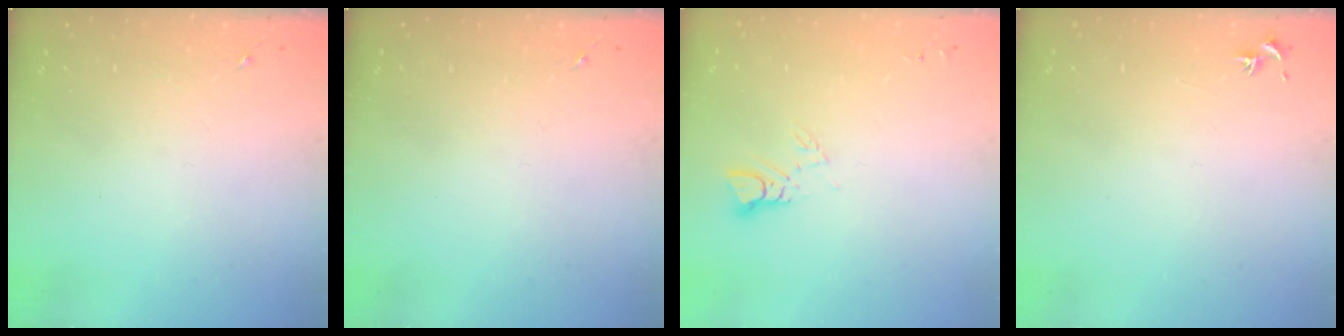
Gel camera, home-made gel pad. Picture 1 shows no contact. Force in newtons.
{"total": 0.0}
{"total": 3.6, "press": 3.6, "slide": 0.2}
{"total": 0.8, "press": 0.7, "slide": 0.3}